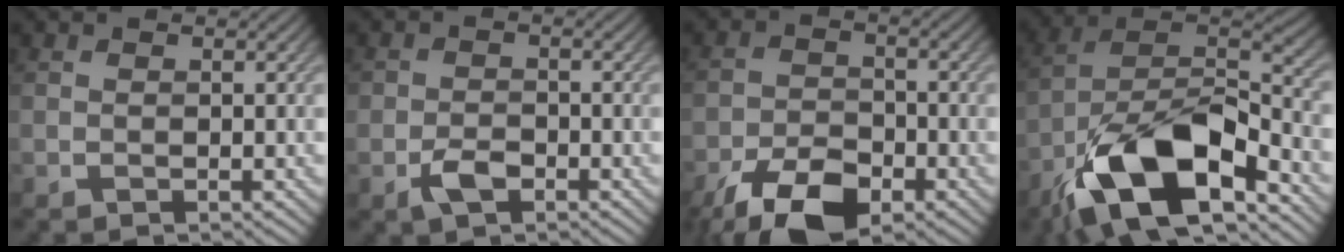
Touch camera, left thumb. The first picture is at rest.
{"total": 3.1, "force": [-1.7, 1.8, 1.8], "torque": [-0.036, -0.001, -0.037]}
{"total": 9.9, "force": [-6.5, 4.5, 5.9], "torque": [-0.118, -0.013, -0.122]}
{"total": 16.6, "force": [-9.5, 7.0, 11.6], "torque": [-0.219, -0.023, -0.187]}